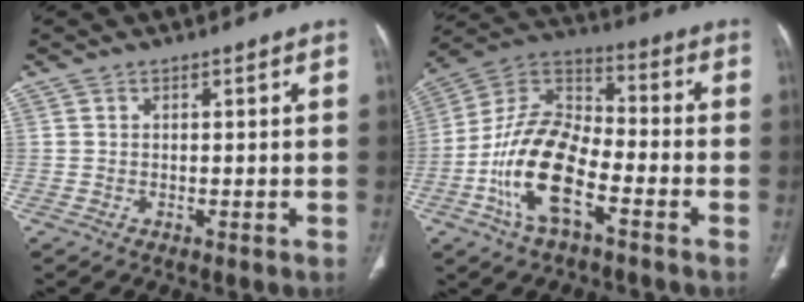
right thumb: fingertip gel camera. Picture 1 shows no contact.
{"total": 16.7, "force": [-6.3, 7.9, 13.3], "torque": [-0.248, 0.045, -0.121]}